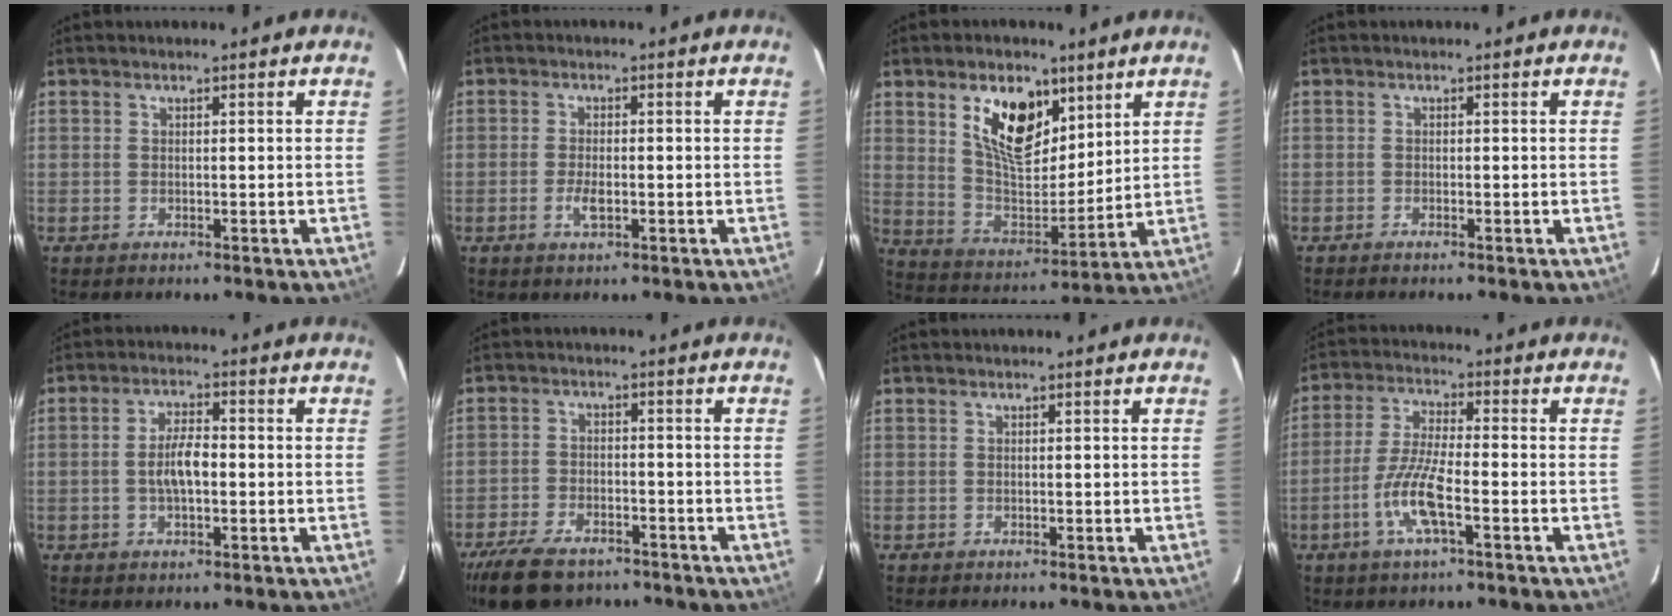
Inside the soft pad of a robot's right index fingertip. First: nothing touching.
{"total": 3.0, "force": [-1.0, 1.3, 2.5], "torque": [-0.052, -0.004, -0.018]}
{"total": 13.8, "force": [7.0, 7.2, 9.5], "torque": [-0.165, 0.003, 0.138]}
{"total": 0.7, "force": [-0.6, 0.0, 0.3], "torque": [-0.005, -0.001, -0.012]}
{"total": 5.4, "force": [-0.8, 2.1, 4.9], "torque": [-0.094, 0.007, -0.012]}
{"total": 12.8, "force": [-9.6, 6.0, 6.1], "torque": [-0.151, -0.012, -0.162]}
{"total": 0.0}
{"total": 8.7, "force": [-3.6, 1.4, 7.8], "torque": [-0.165, -0.005, -0.072]}